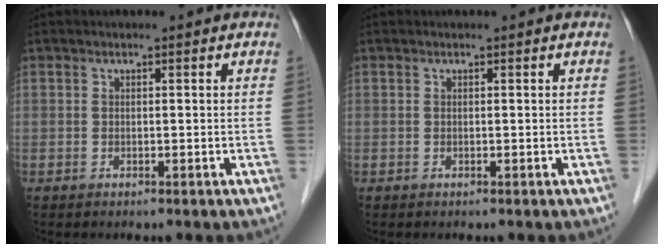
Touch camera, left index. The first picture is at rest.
{"total": 0.0}